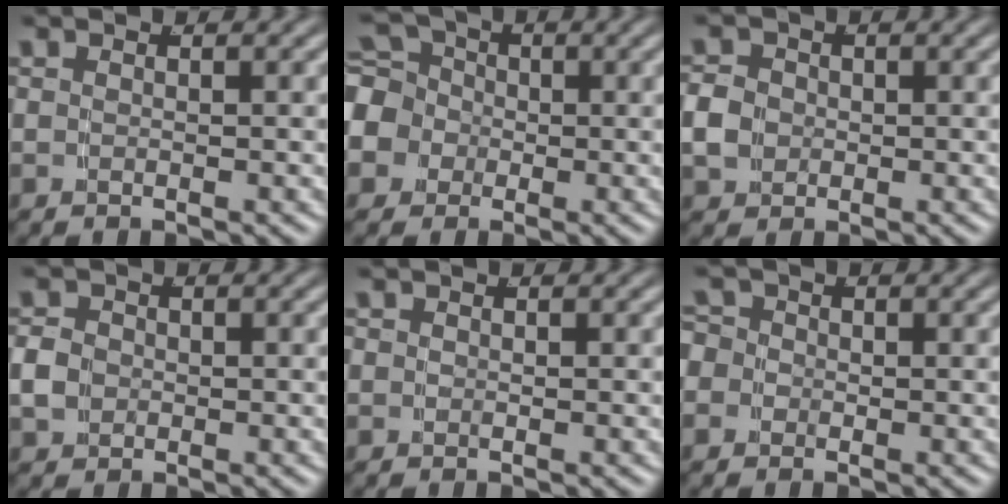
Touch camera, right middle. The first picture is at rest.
{"total": 8.6, "force": [-0.8, 7.9, 3.4], "torque": [-0.090, -0.024, -0.021]}
{"total": 3.1, "force": [-0.2, 2.7, 1.5], "torque": [-0.037, -0.004, -0.003]}
{"total": 2.2, "force": [-0.3, 1.8, 1.1], "torque": [-0.032, -0.004, -0.005]}
{"total": 0.9, "force": [-0.2, 0.9, 0.3], "torque": [-0.007, -0.006, -0.006]}
{"total": 4.0, "force": [-0.4, 3.8, 1.3], "torque": [-0.030, -0.004, -0.021]}